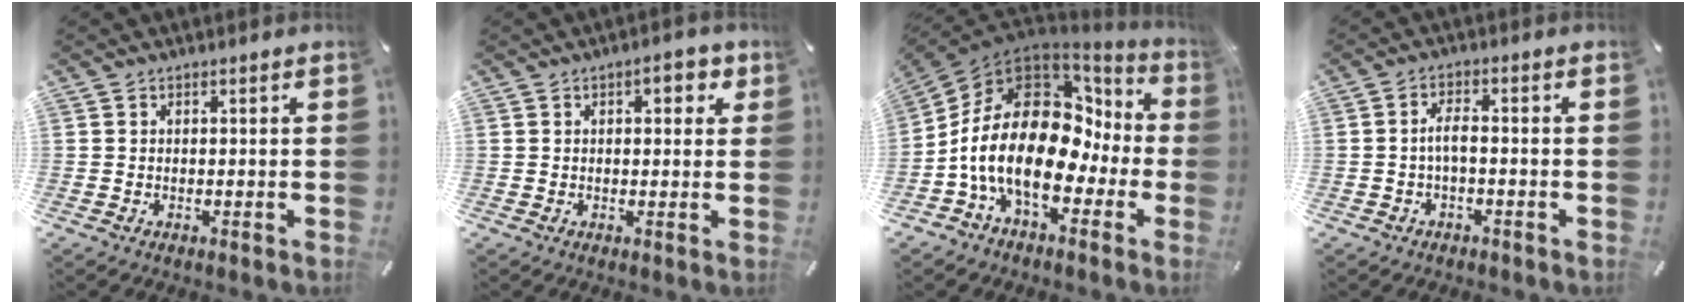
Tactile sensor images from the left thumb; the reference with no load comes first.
{"total": 4.7, "force": [1.7, 2.5, 3.6], "torque": [-0.043, -0.002, 0.020]}
{"total": 21.1, "force": [-2.4, 13.9, 15.8], "torque": [-0.318, -0.004, -0.040]}
{"total": 3.7, "force": [-0.9, 1.6, 3.2], "torque": [-0.064, 0.008, -0.020]}